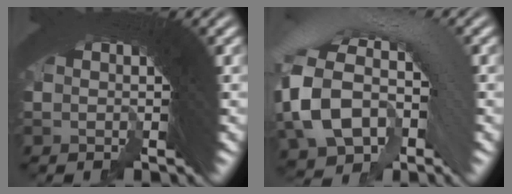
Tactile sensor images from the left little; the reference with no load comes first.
{"total": 8.5, "force": [0.9, 5.8, 6.1], "torque": [-0.111, 0.021, 0.001]}